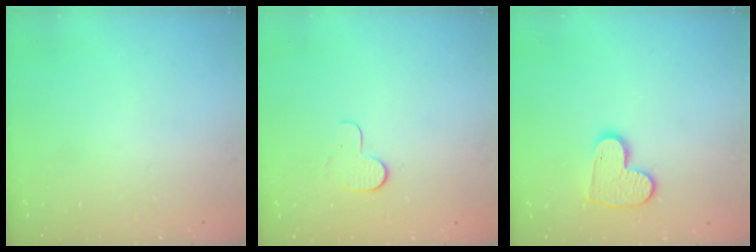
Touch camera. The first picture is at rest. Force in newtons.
{"total": 6.3, "press": 6.3, "slide": 0.5}
{"total": 10.1, "press": 10.0, "slide": 0.6}